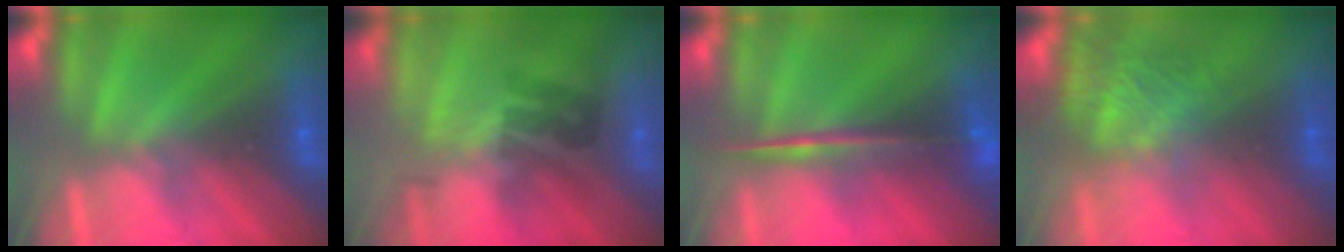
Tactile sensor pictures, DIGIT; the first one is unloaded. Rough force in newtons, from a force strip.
{"total": 2.2}
{"total": 5.7}
{"total": 4.6}